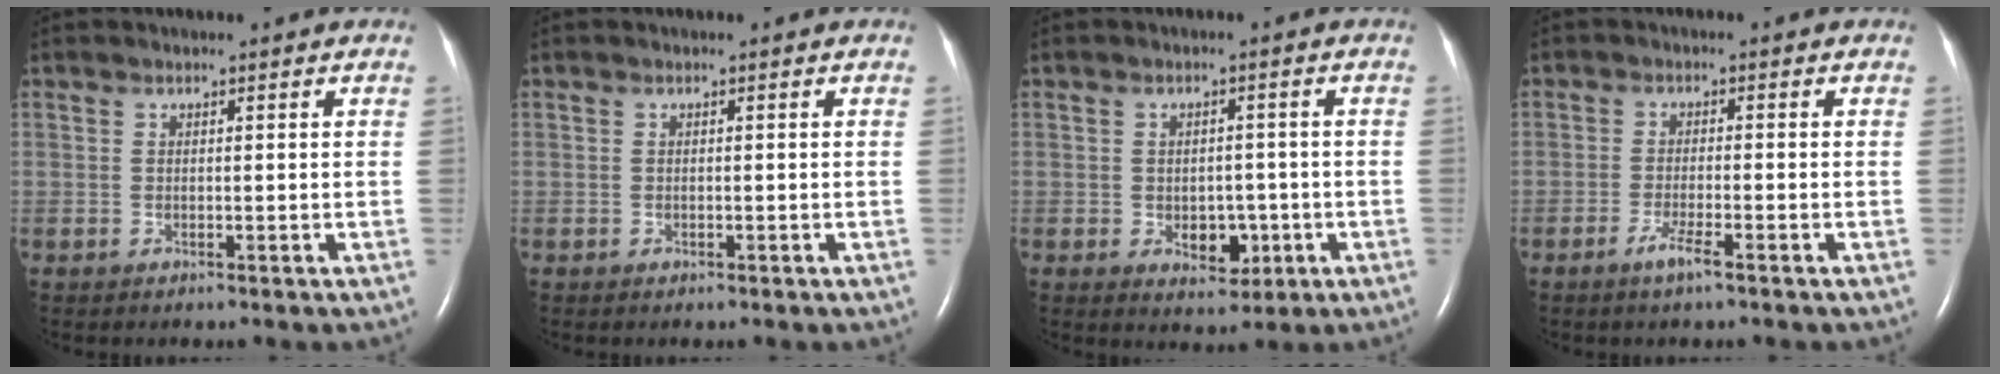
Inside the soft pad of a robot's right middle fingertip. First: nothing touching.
{"total": 0.0}
{"total": 4.4, "force": [-1.3, 2.9, 3.1], "torque": [-0.038, 0.004, -0.008]}
{"total": 2.8, "force": [-1.9, 0.0, 2.2], "torque": [-0.049, -0.006, -0.037]}